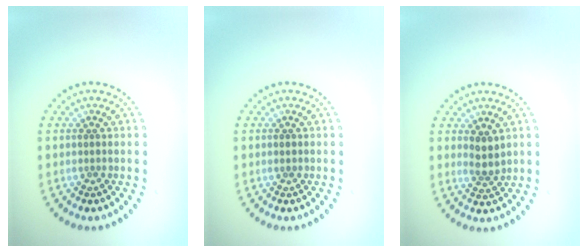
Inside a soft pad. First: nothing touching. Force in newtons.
{"total": 0.5, "press": 0.5, "slide": 0.2}
{"total": 1.8, "press": 1.5, "slide": 0.9}